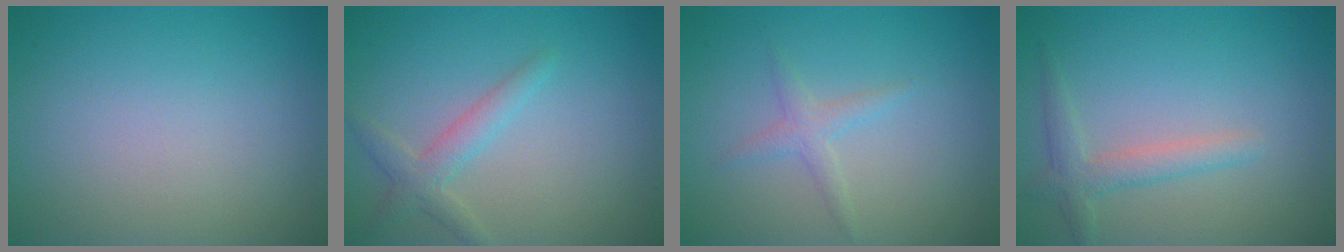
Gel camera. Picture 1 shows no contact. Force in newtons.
{"total": 2.3, "press": 2.3, "slide": 0.1}
{"total": 1.5, "press": 1.5, "slide": 0.1}
{"total": 2.3, "press": 2.3, "slide": 0.2}